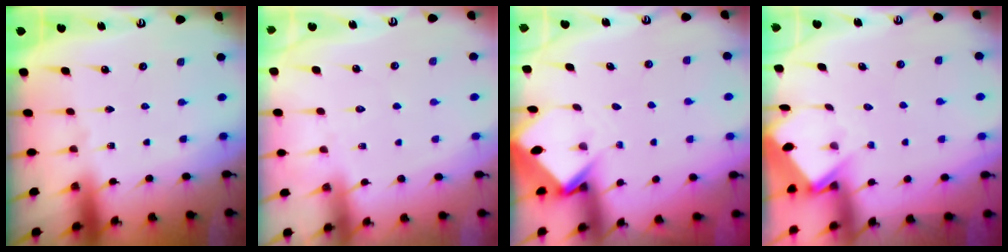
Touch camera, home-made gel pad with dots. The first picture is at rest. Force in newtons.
{"total": 5.9, "press": 5.8, "slide": 0.7}
{"total": 3.5, "press": 3.4, "slide": 0.3}
{"total": 3.9, "press": 3.9, "slide": 0.4}